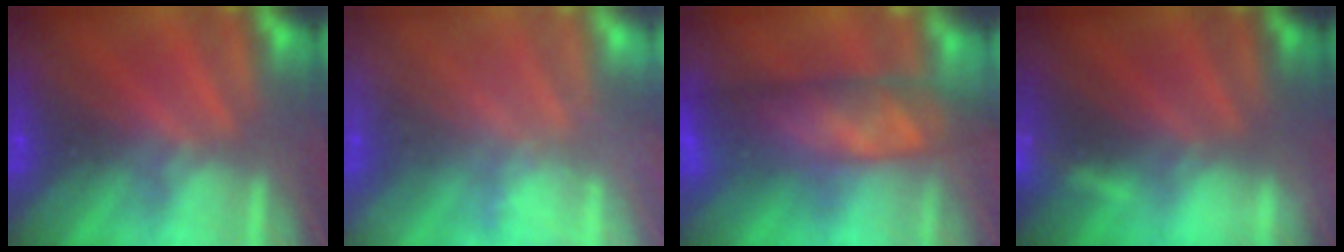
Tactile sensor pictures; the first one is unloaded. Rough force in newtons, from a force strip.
{"total": 2.4}
{"total": 10.5}
{"total": 3.4}